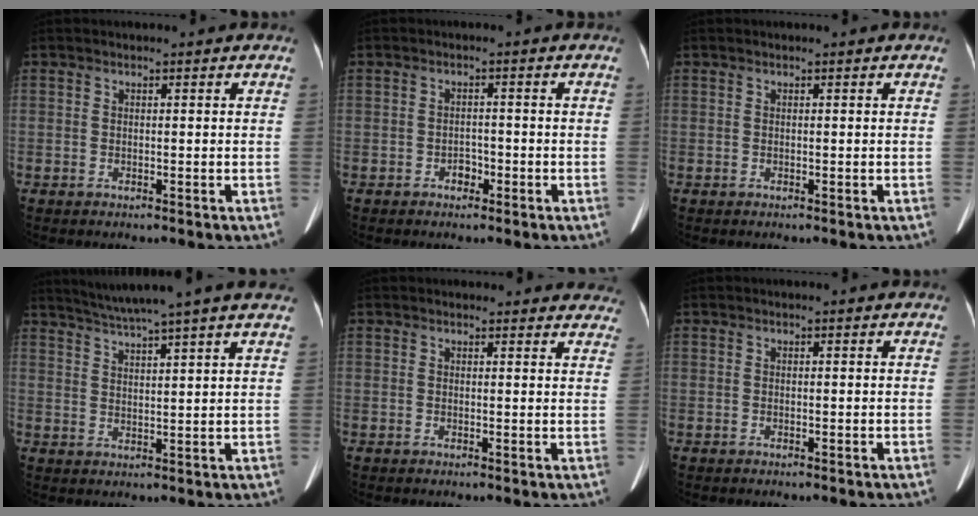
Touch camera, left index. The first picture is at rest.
{"total": 1.7, "force": [-1.2, 1.0, 0.6], "torque": [-0.005, -0.002, -0.019]}
{"total": 0.0}
{"total": 10.8, "force": [9.4, -1.5, 5.3], "torque": [-0.096, 0.021, 0.129]}
{"total": 12.8, "force": [12.0, 3.7, 2.2], "torque": [0.010, -0.004, 0.110]}
{"total": 0.0}